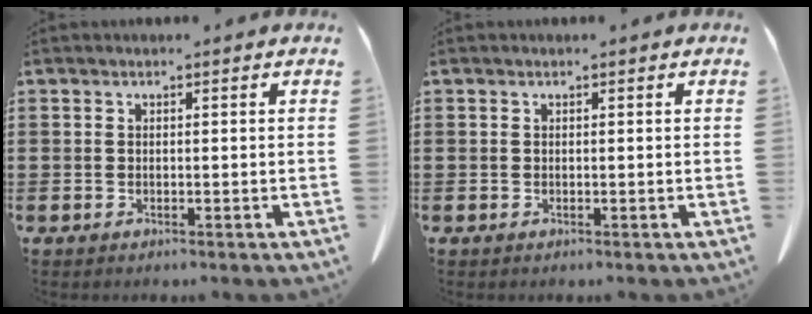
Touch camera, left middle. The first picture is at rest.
{"total": 0.0}